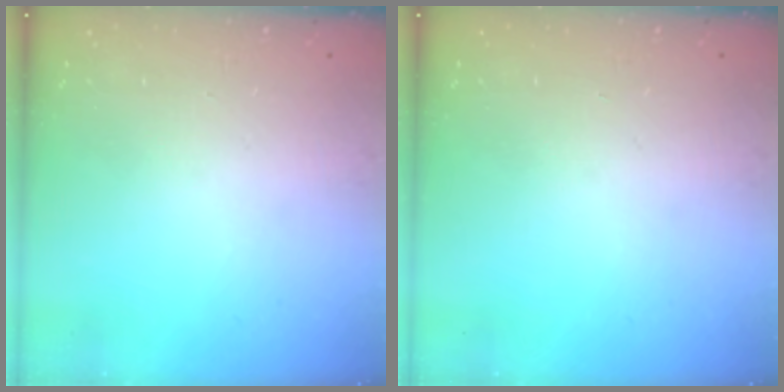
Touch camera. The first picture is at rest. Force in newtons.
{"total": 0.0}